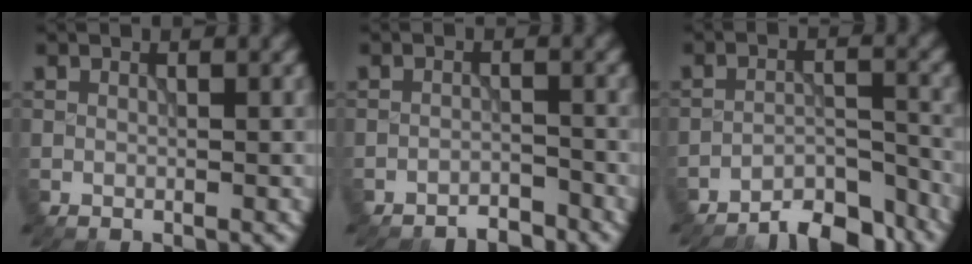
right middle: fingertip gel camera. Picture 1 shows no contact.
{"total": 2.3, "force": [-2.2, 0.2, 0.4], "torque": [0.001, 0.005, -0.037]}
{"total": 6.0, "force": [-5.5, 1.2, 2.0], "torque": [-0.029, 0.003, -0.090]}